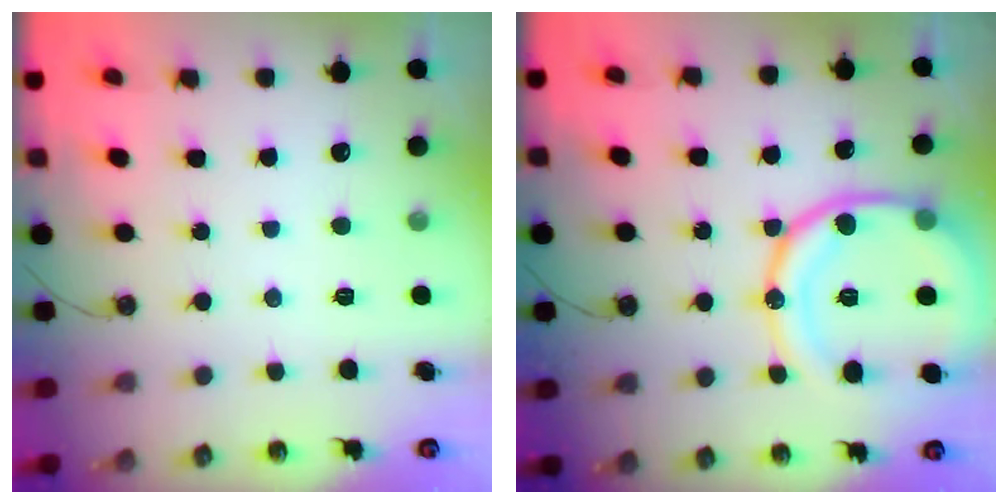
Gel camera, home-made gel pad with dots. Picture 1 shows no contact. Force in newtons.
{"total": 19.6, "press": 19.5, "slide": 2.0}